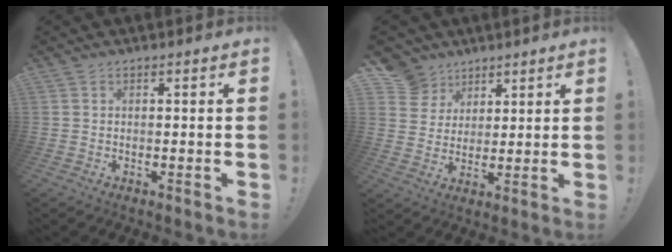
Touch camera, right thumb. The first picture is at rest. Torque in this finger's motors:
{"motor_torque": [-0.93, 0.98, 0.21, 0.99, 0.00]}